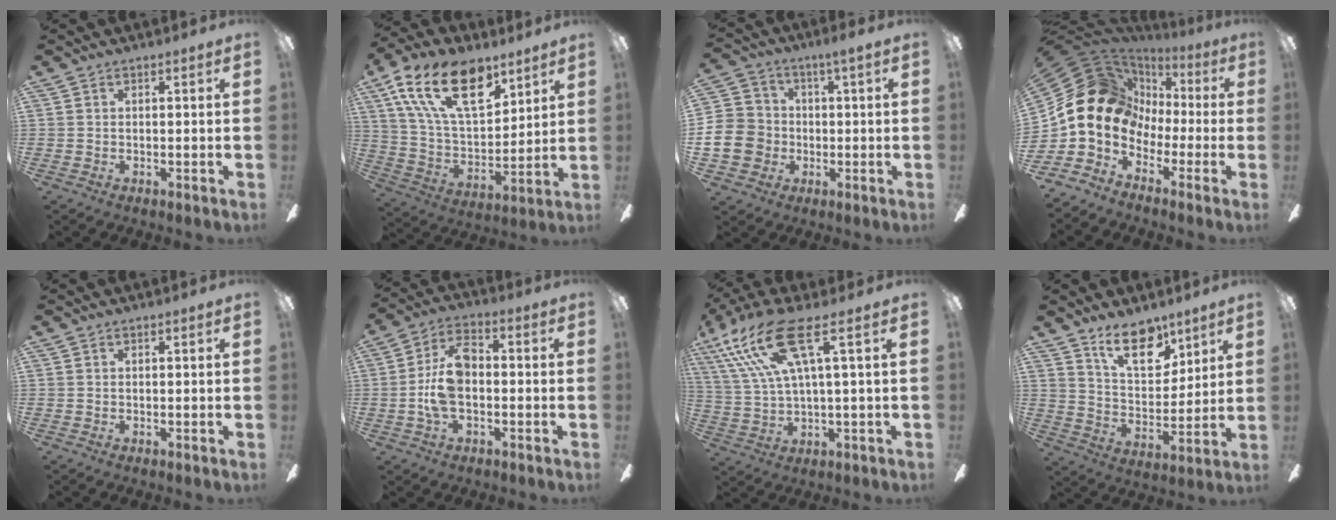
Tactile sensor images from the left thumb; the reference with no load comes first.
{"total": 21.5, "force": [11.8, 10.9, 14.2], "torque": [-0.280, -0.045, 0.208]}
{"total": 10.4, "force": [-2.0, 9.3, 4.2], "torque": [-0.094, 0.030, -0.037]}
{"total": 17.3, "force": [0.6, 14.4, 9.4], "torque": [-0.199, -0.014, 0.021]}
{"total": 0.0}
{"total": 10.9, "force": [-1.1, 5.9, 9.2], "torque": [-0.193, 0.008, -0.019]}
{"total": 16.2, "force": [7.1, 4.5, 13.9], "torque": [-0.289, -0.009, 0.120]}
{"total": 13.7, "force": [9.8, 6.3, 7.2], "torque": [-0.101, -0.051, 0.173]}